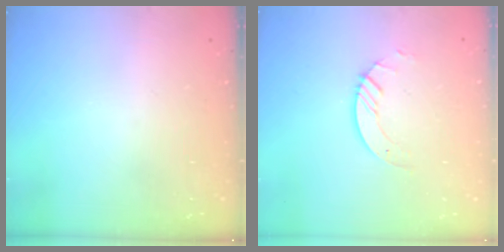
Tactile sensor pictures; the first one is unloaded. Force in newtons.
{"total": 3.1, "press": 3.0, "slide": 0.3}